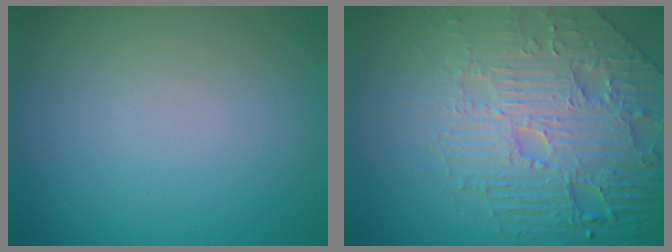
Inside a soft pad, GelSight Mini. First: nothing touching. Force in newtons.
{"total": 8.8, "press": 6.3, "slide": 6.2}